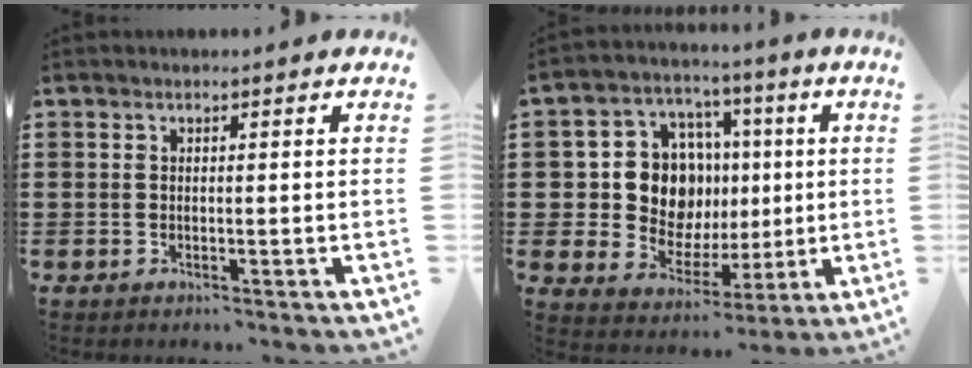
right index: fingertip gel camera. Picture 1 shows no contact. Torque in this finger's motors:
{"motor_torque": [1.40, 0.74, 0.58, 0.09]}